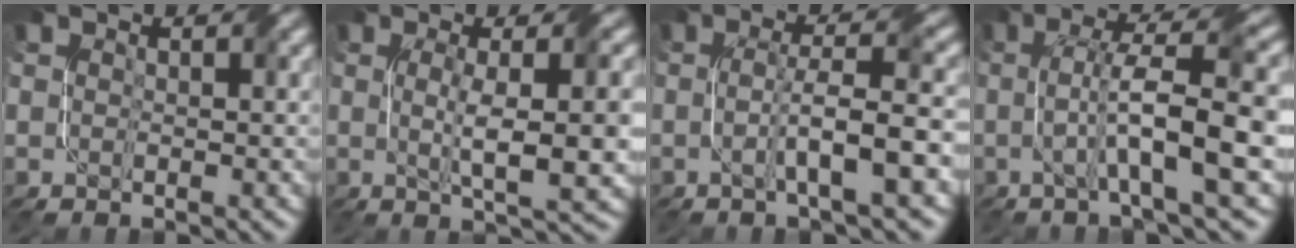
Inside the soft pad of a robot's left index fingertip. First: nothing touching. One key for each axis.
{"total": 6.6, "fx": -0.1, "fy": 1.4, "fz": 6.4, "tx": -0.096, "ty": 0.001, "tz": 0.001}
{"total": 5.6, "fx": -1.2, "fy": 0.6, "fz": 5.4, "tx": -0.089, "ty": 0.011, "tz": -0.023}
{"total": 8.8, "fx": -0.5, "fy": 1.3, "fz": 8.6, "tx": -0.138, "ty": 0.018, "tz": -0.012}